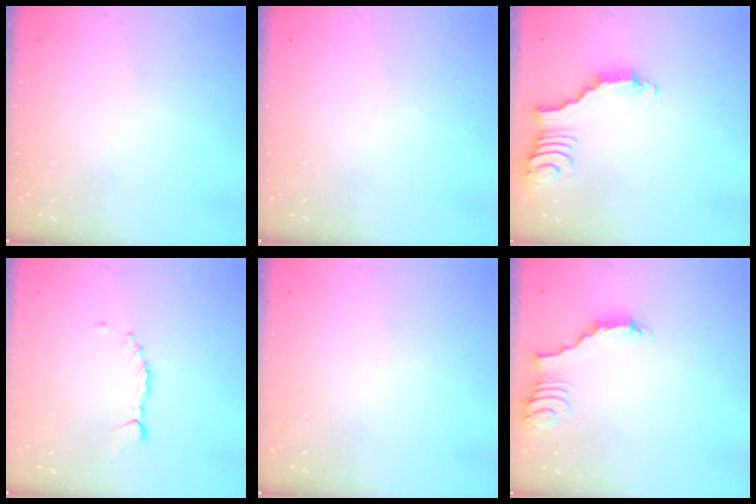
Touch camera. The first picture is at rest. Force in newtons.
{"total": 0.0}
{"total": 2.2, "press": 2.2, "slide": 0.4}
{"total": 1.7, "press": 1.6, "slide": 0.2}
{"total": 0.0}
{"total": 3.3, "press": 3.3, "slide": 0.3}